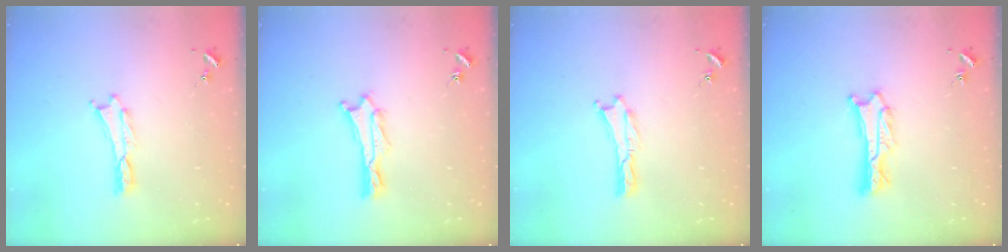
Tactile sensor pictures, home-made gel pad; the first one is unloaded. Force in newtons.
{"total": 1.0, "press": 1.0, "slide": 0.1}
{"total": 0.0}
{"total": 1.8, "press": 1.8, "slide": 0.2}